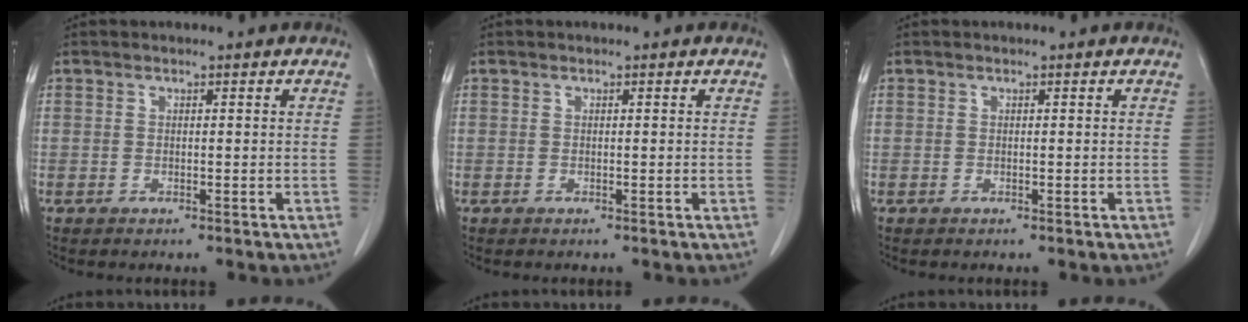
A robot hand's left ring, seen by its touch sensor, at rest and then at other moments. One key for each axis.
{"total": 0.0}
{"total": 0.0}